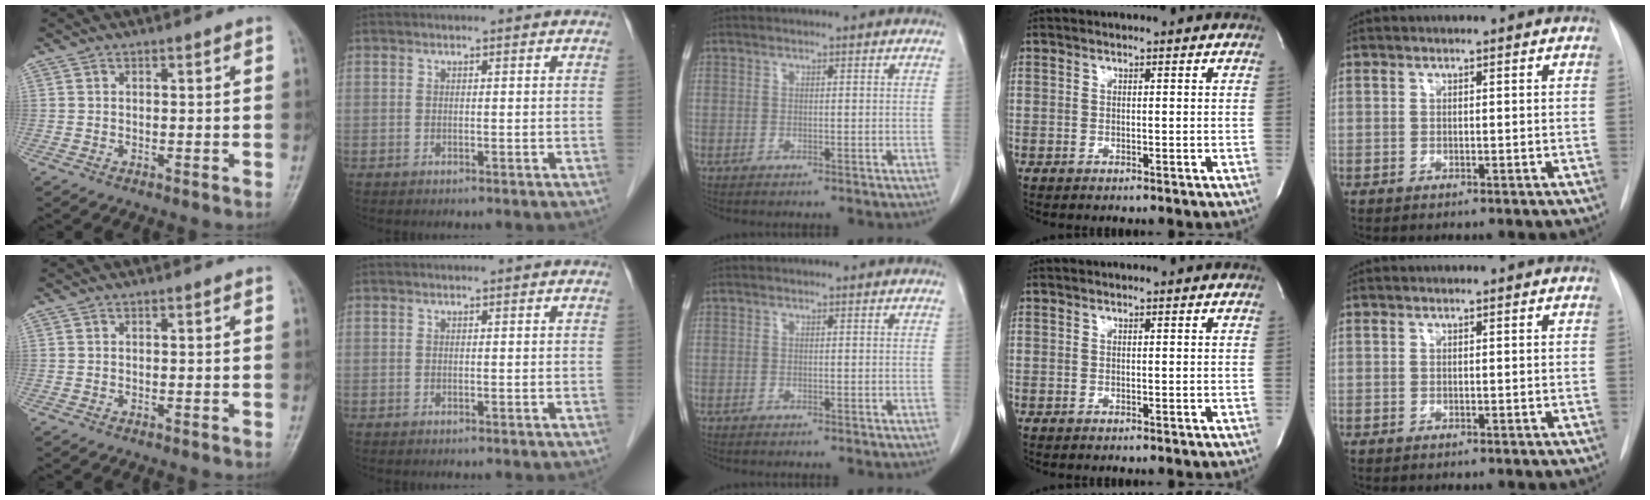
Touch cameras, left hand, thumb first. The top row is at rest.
{}